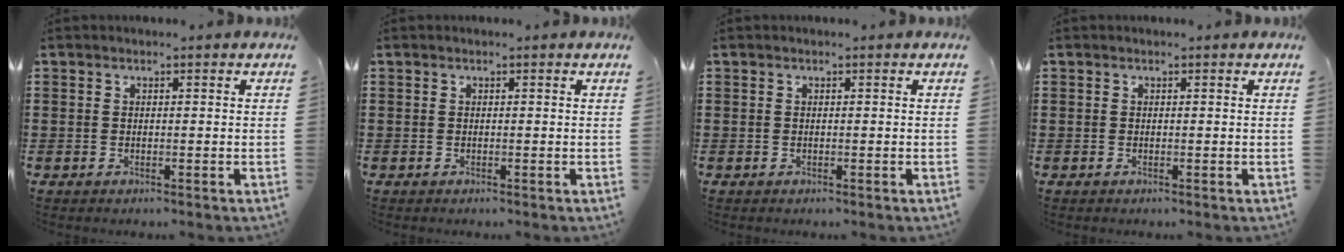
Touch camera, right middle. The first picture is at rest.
{"total": 0.0}
{"total": 0.0}
{"total": 0.0}